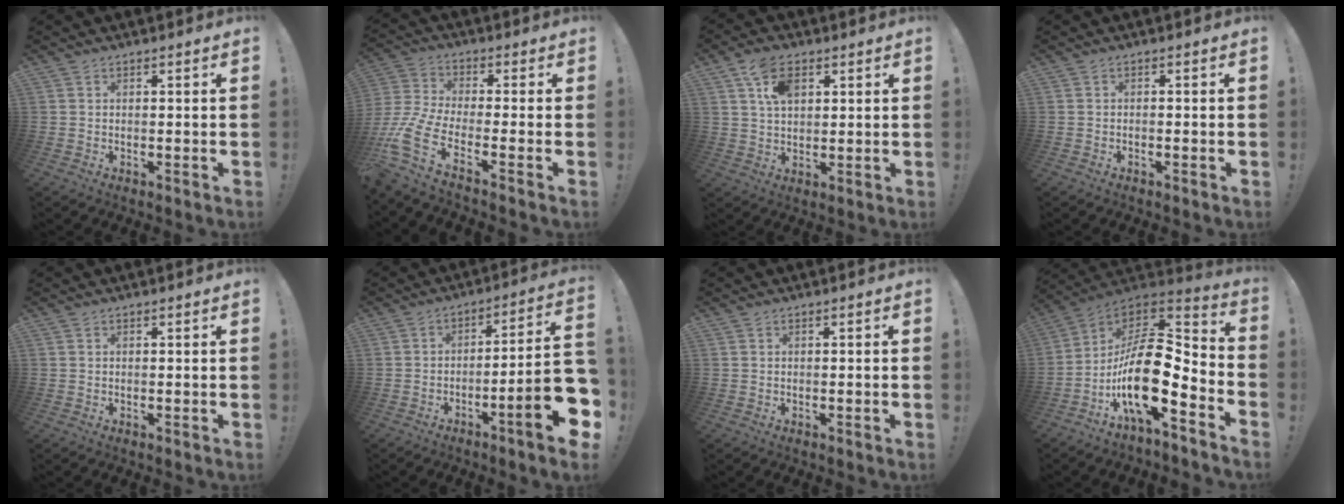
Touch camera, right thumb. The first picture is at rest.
{"total": 10.4, "force": [-5.2, 4.0, 8.1], "torque": [-0.182, 0.004, -0.094]}
{"total": 9.1, "force": [4.1, 5.5, 5.9], "torque": [-0.108, 0.004, 0.080]}
{"total": 1.0, "force": [-0.7, -0.3, 0.6], "torque": [-0.011, -0.002, -0.013]}
{"total": 0.0}
{"total": 16.8, "force": [-5.9, 1.9, 15.6], "torque": [-0.223, 0.020, -0.092]}
{"total": 0.5, "force": [-0.3, -0.3, 0.2], "torque": [-0.006, -0.002, -0.005]}
{"total": 19.9, "force": [-5.2, 8.0, 17.4], "torque": [-0.323, 0.012, -0.088]}